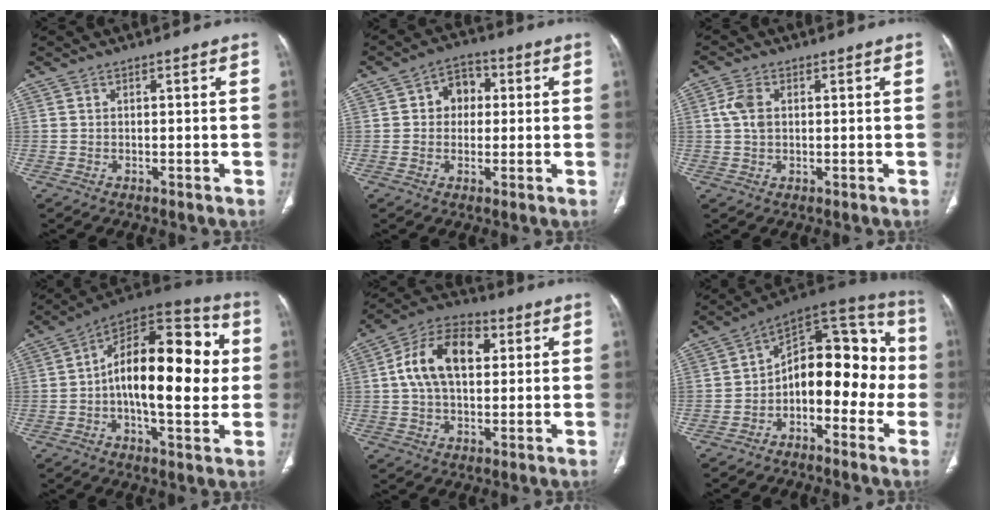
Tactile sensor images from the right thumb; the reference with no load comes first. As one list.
[{"total": 6.3, "force": [1.0, 5.1, 3.6], "torque": [-0.023, 0.011, 0.008]}, {"total": 3.9, "force": [0.6, 2.4, 3.0], "torque": [-0.073, 0.006, 0.011]}, {"total": 23.2, "force": [1.0, 10.8, 20.5], "torque": [-0.286, 0.033, 0.004]}, {"total": 14.6, "force": [3.1, 8.9, 11.1], "torque": [-0.187, 0.021, 0.047]}, {"total": 17.4, "force": [-2.7, 10.4, 13.6], "torque": [-0.135, 0.070, -0.054]}]